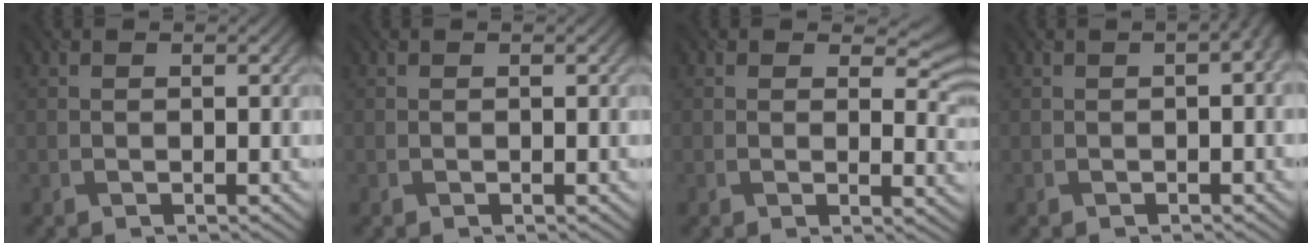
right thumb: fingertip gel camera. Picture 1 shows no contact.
{"total": 0.0}
{"total": 4.6, "force": [2.7, 2.4, 2.9], "torque": [-0.035, -0.009, 0.035]}
{"total": 4.5, "force": [0.2, 2.4, 3.8], "torque": [-0.036, 0.006, 0.014]}